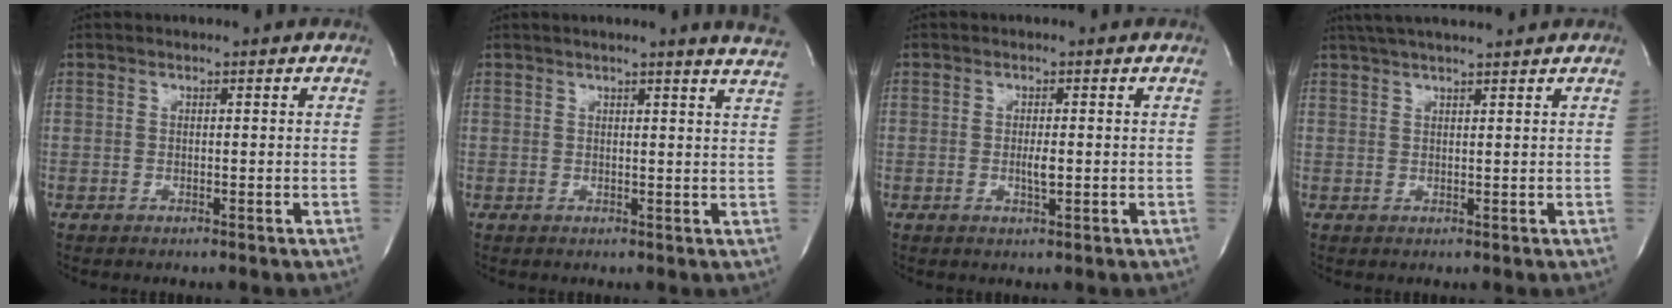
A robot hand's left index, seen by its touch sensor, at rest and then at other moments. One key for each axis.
{"total": 7.1, "fx": 6.4, "fy": -0.8, "fz": 2.9, "tx": -0.034, "ty": -0.021, "tz": 0.049}
{"total": 1.9, "fx": -0.3, "fy": 0.4, "fz": 1.9, "tx": -0.038, "ty": -0.002, "tz": -0.003}
{"total": 8.4, "fx": 7.4, "fy": 0.0, "fz": 4.0, "tx": -0.068, "ty": 0.028, "tz": 0.108}